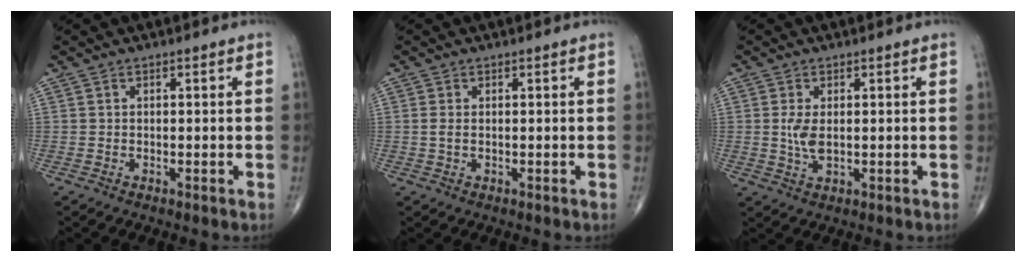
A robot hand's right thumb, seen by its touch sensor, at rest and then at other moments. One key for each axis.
{"total": 1.0, "fx": 0.1, "fy": 0.6, "fz": 0.7, "tx": -0.016, "ty": 0.000, "tz": 0.005}
{"total": 3.7, "fx": 0.3, "fy": 1.8, "fz": 3.2, "tx": -0.070, "ty": -0.008, "tz": 0.009}